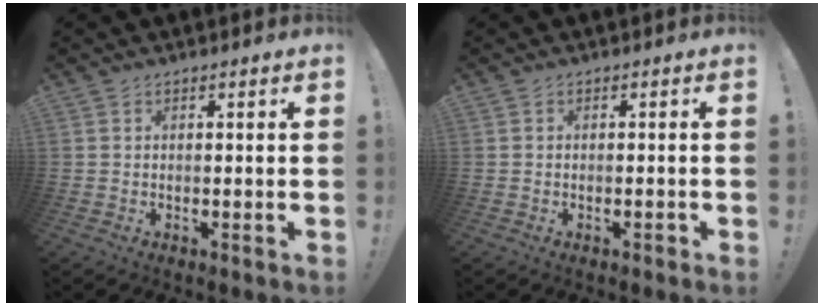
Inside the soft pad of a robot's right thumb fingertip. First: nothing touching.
{"total": 1.0, "force": [-0.6, 0.3, 0.7], "torque": [-0.013, 0.003, -0.009]}